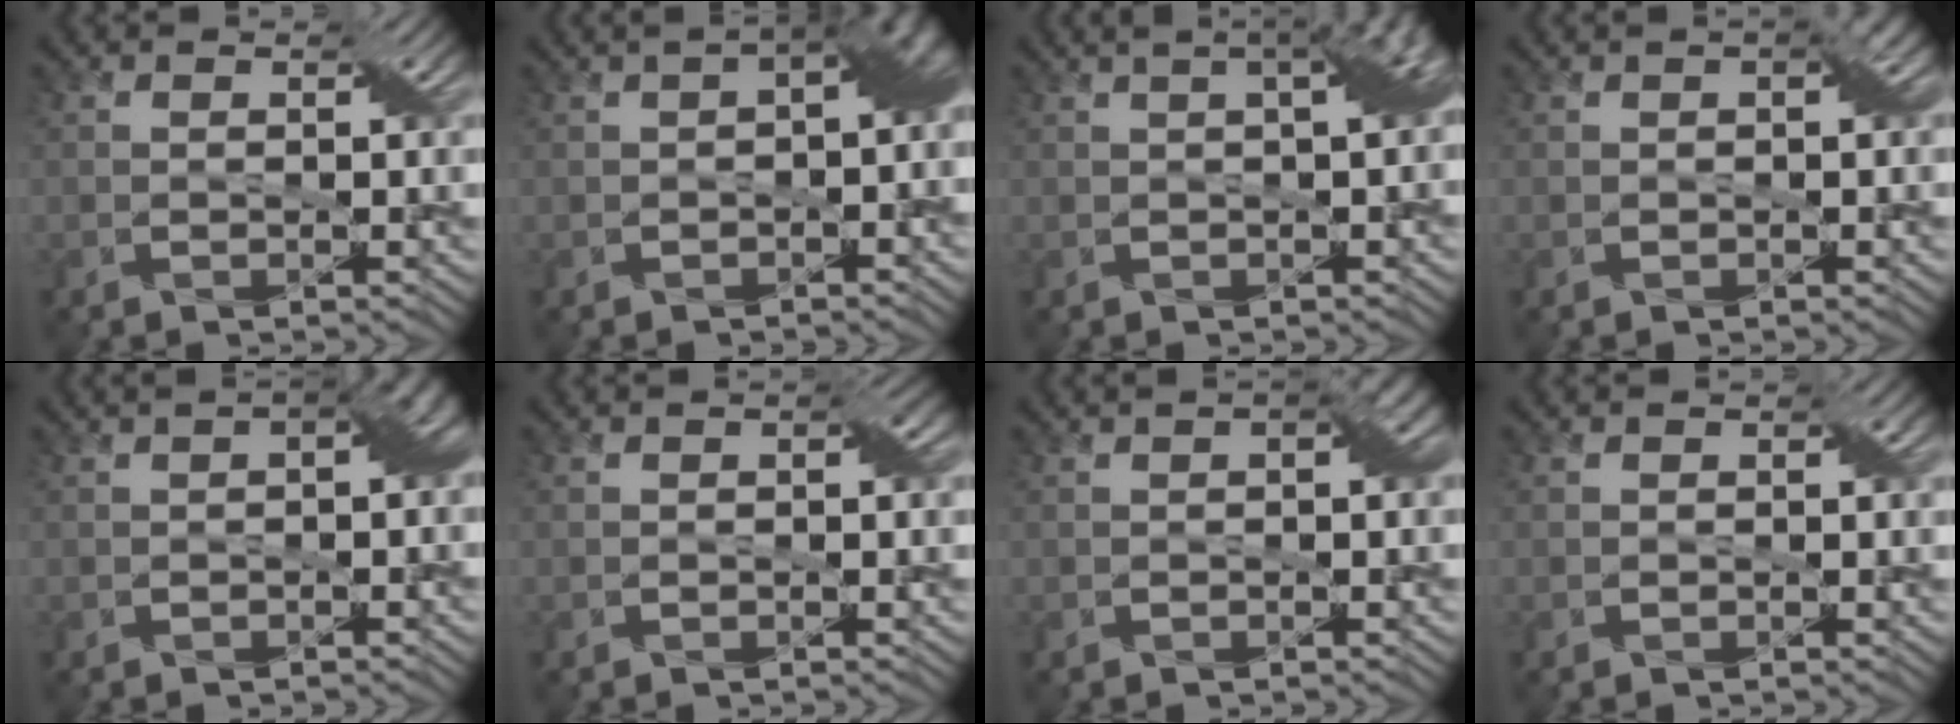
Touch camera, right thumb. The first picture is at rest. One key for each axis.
{"total": 6.6, "fx": 0.1, "fy": 3.1, "fz": 5.9, "tx": -0.066, "ty": 0.007, "tz": 0.005}
{"total": 5.7, "fx": 1.4, "fy": 1.9, "fz": 5.2, "tx": -0.050, "ty": 0.030, "tz": 0.007}
{"total": 2.0, "fx": 0.4, "fy": 0.4, "fz": 1.9, "tx": -0.027, "ty": 0.013, "tz": 0.004}
{"total": 4.3, "fx": 0.2, "fy": 2.1, "fz": 3.7, "tx": -0.045, "ty": 0.008, "tz": 0.006}
{"total": 1.1, "fx": 0.0, "fy": 0.5, "fz": 1.0, "tx": -0.012, "ty": 0.003, "tz": 0.001}
{"total": 2.4, "fx": 0.3, "fy": 0.8, "fz": 2.3, "tx": -0.031, "ty": 0.013, "tz": 0.004}
{"total": 0.0}